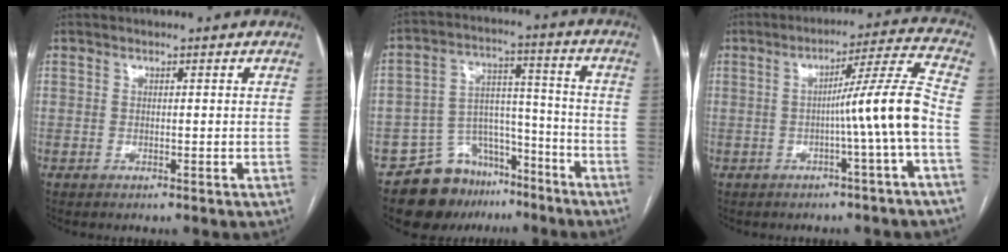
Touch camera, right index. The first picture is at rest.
{"total": 12.0, "force": [-9.1, 7.2, 3.0], "torque": [-0.043, 0.059, -0.144]}
{"total": 9.6, "force": [-2.4, -2.1, 9.1], "torque": [-0.130, 0.018, -0.034]}